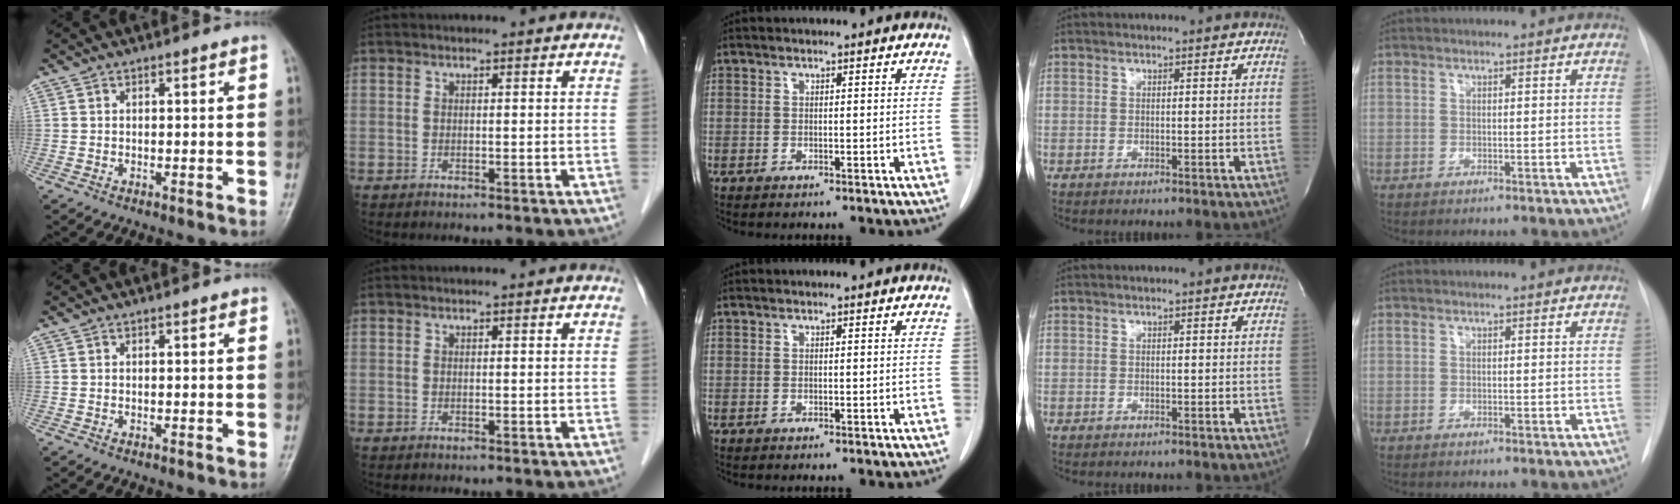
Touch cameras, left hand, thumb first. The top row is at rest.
{}